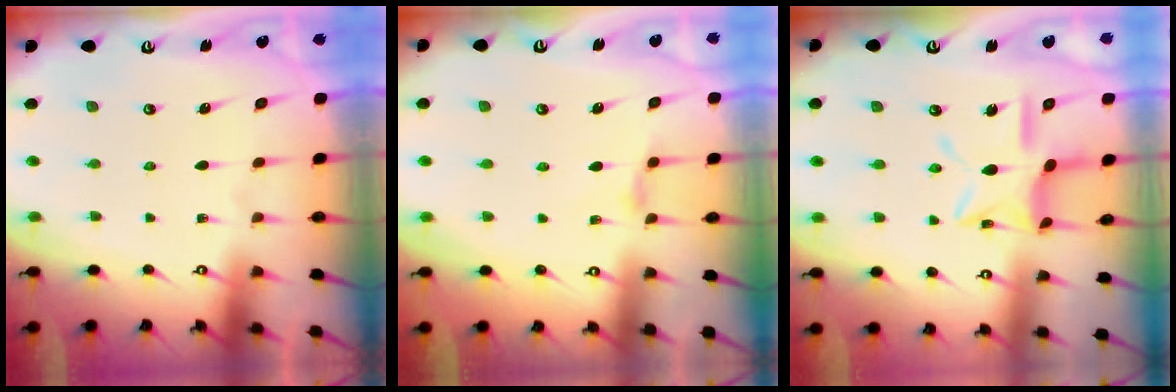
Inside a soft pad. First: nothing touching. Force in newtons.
{"total": 1.9, "press": 1.9, "slide": 0.4}
{"total": 12.6, "press": 12.6, "slide": 0.8}